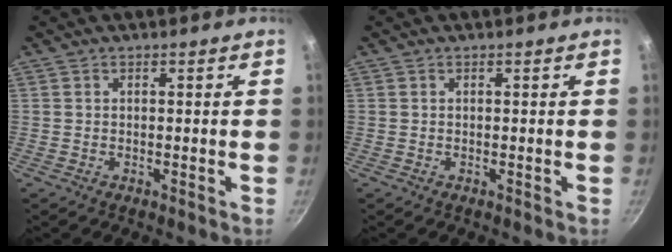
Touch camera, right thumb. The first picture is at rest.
{"total": 0.0}